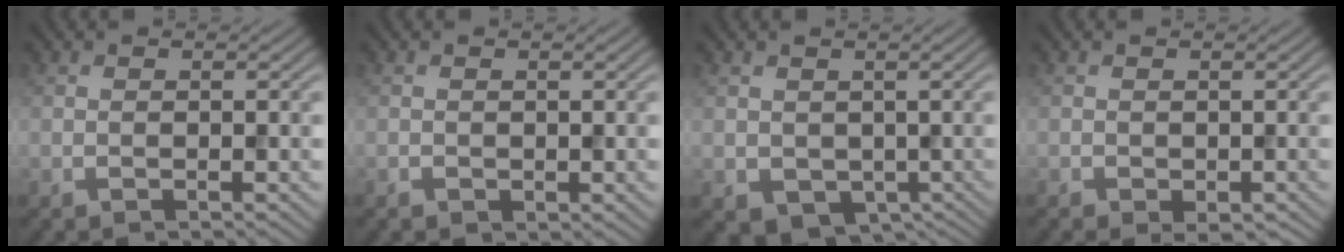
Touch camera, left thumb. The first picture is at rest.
{"total": 0.0}
{"total": 2.7, "force": [0.0, 2.4, 1.0], "torque": [-0.028, -0.021, 0.012]}
{"total": 1.0, "force": [-0.8, 0.3, 0.6], "torque": [-0.006, -0.009, -0.008]}